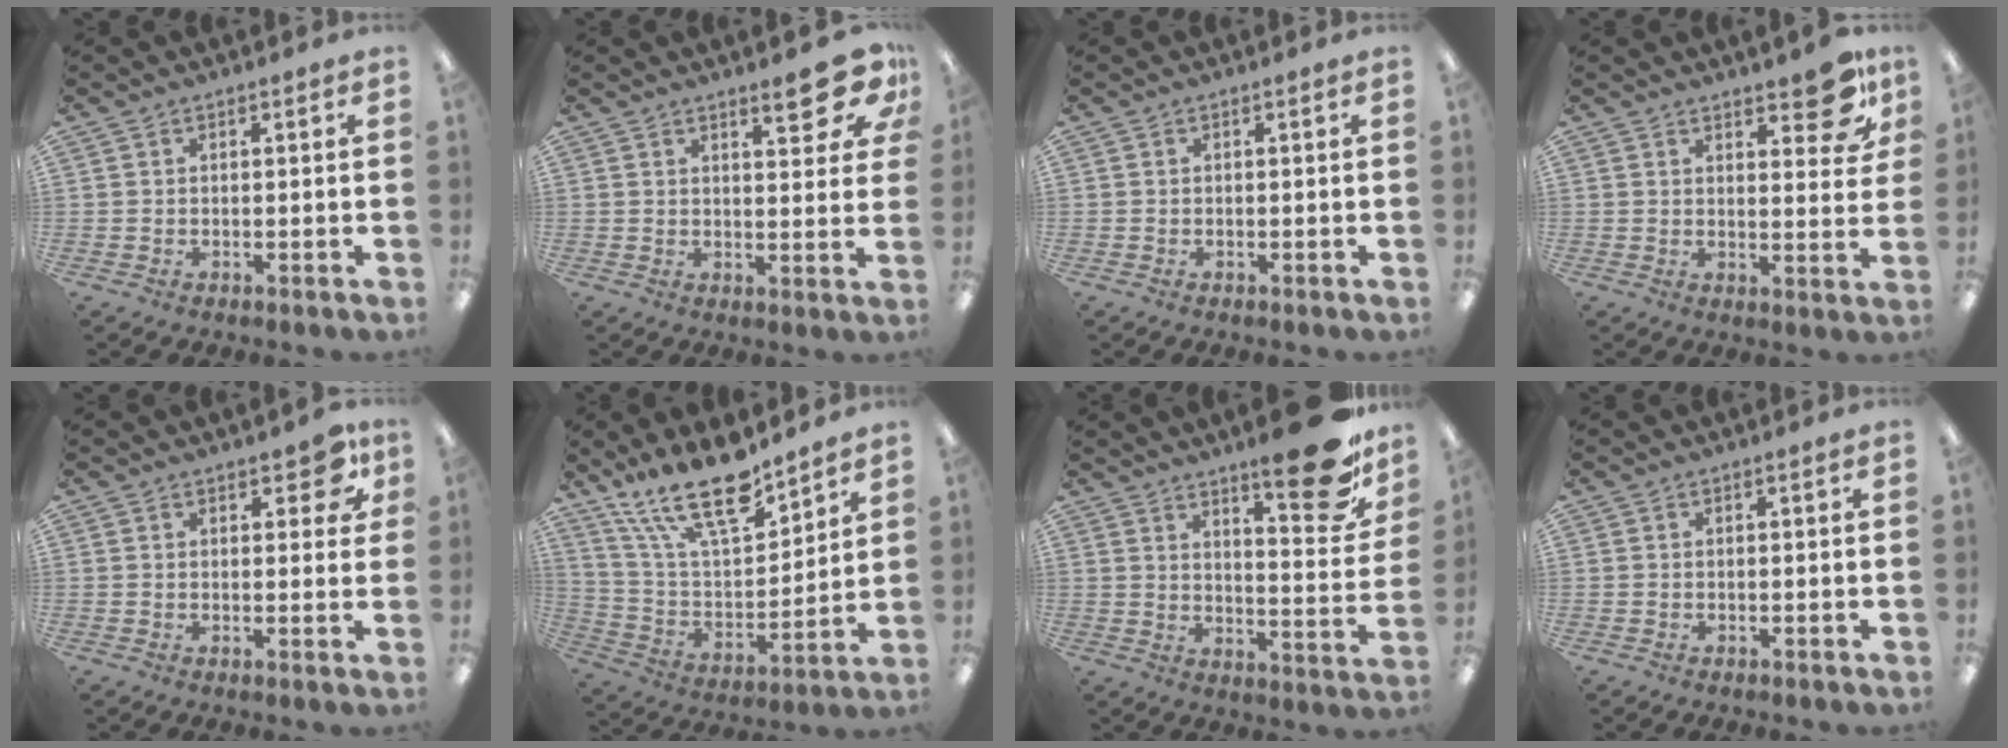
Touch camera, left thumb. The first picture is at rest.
{"total": 10.8, "force": [7.0, 3.4, 7.4], "torque": [-0.077, -0.043, 0.110]}
{"total": 0.0}
{"total": 9.5, "force": [7.0, 3.6, 5.3], "torque": [-0.050, -0.045, 0.117]}
{"total": 6.3, "force": [3.4, 3.1, 4.3], "torque": [-0.048, -0.007, 0.056]}
{"total": 20.0, "force": [15.0, 6.8, 11.3], "torque": [-0.230, -0.087, 0.264]}
{"total": 17.6, "force": [11.8, 5.2, 11.9], "torque": [-0.150, -0.079, 0.184]}
{"total": 0.0}